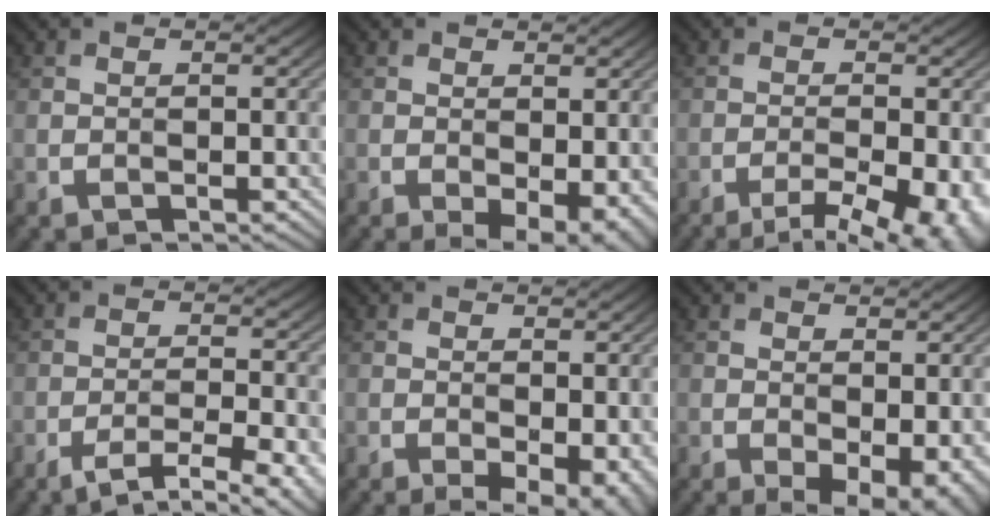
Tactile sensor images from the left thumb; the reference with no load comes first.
{"total": 5.5, "force": [-1.6, 2.9, 4.4], "torque": [-0.064, -0.016, -0.016]}
{"total": 8.6, "force": [-5.1, 2.6, 6.4], "torque": [-0.093, -0.010, -0.058]}
{"total": 8.1, "force": [-5.6, 2.0, 5.6], "torque": [-0.094, -0.002, -0.072]}
{"total": 5.7, "force": [-2.0, 2.9, 4.5], "torque": [-0.065, -0.018, -0.020]}
{"total": 6.5, "force": [-1.7, 3.5, 5.2], "torque": [-0.075, -0.019, -0.014]}